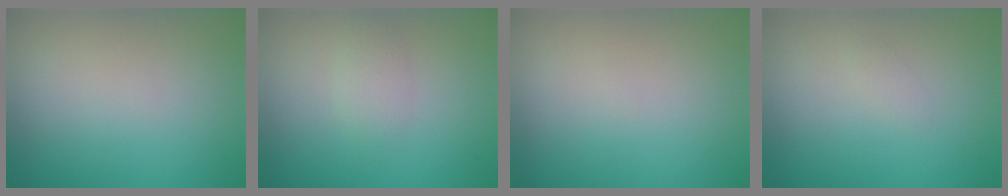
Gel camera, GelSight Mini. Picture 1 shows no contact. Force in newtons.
{"total": 1.4, "press": 1.4, "slide": 0.0}
{"total": 0.0}
{"total": 0.5, "press": 0.5, "slide": 0.0}